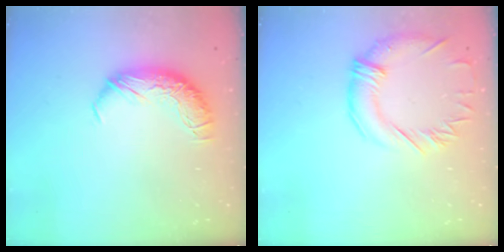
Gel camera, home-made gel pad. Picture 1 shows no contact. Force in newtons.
{"total": 1.9, "press": 1.6, "slide": 1.1}